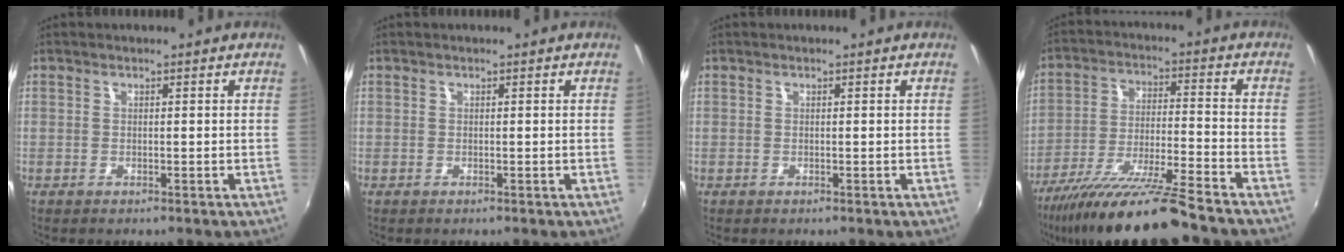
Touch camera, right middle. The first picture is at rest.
{"total": 0.0}
{"total": 0.0}
{"total": 16.9, "force": [-14.0, 0.0, 9.4], "torque": [-0.188, -0.033, -0.243]}